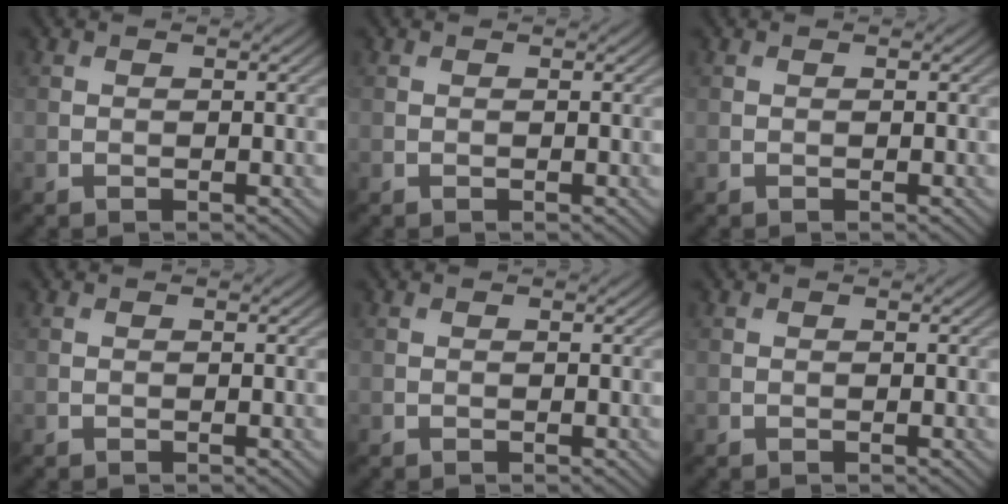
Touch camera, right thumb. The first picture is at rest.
{"total": 0.0}
{"total": 0.0}
{"total": 0.0}
{"total": 0.0}
{"total": 0.0}